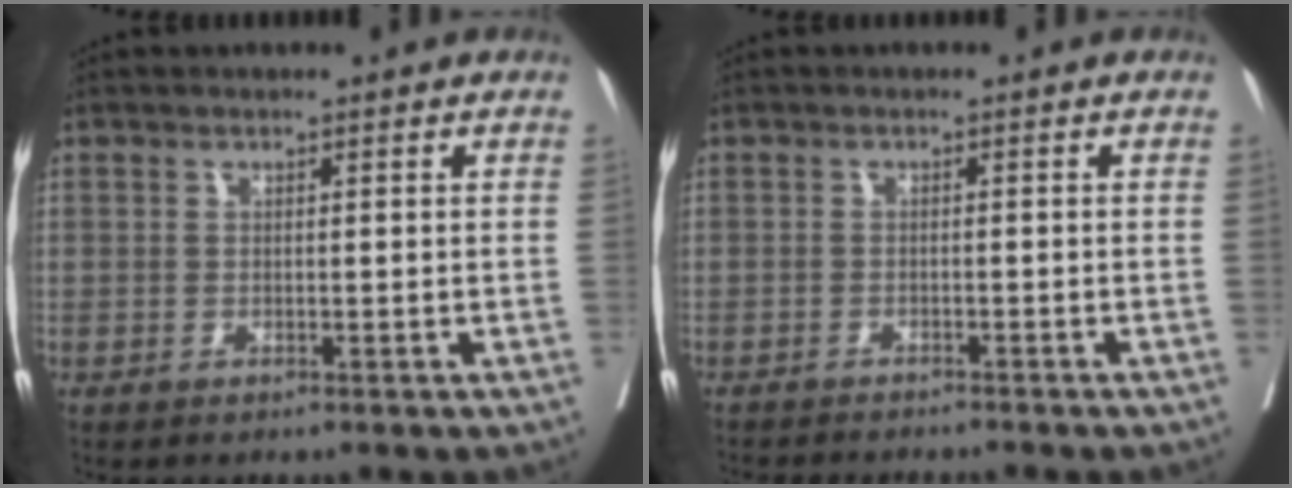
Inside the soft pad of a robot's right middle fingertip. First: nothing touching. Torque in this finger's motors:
{"motor_torque": [0.98, -1.16, 0.28, 0.16]}